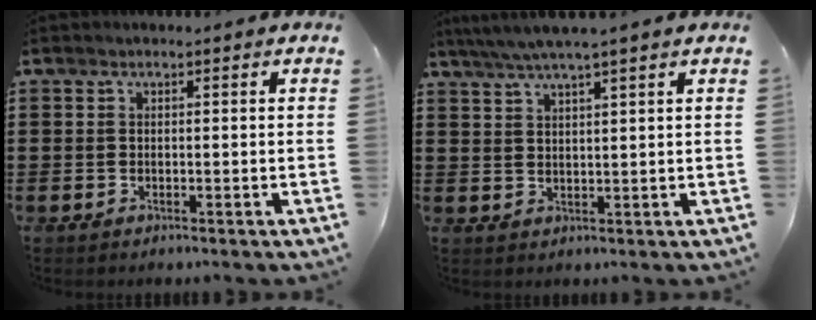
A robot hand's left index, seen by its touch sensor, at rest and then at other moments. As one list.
[{"total": 3.5, "force": [2.9, -0.5, 2.0], "torque": [-0.046, -0.004, 0.051]}]